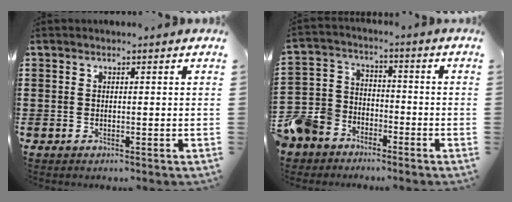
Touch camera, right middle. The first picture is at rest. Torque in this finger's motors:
{"motor_torque": [2.14, 0.00, 1.05, 0.21]}